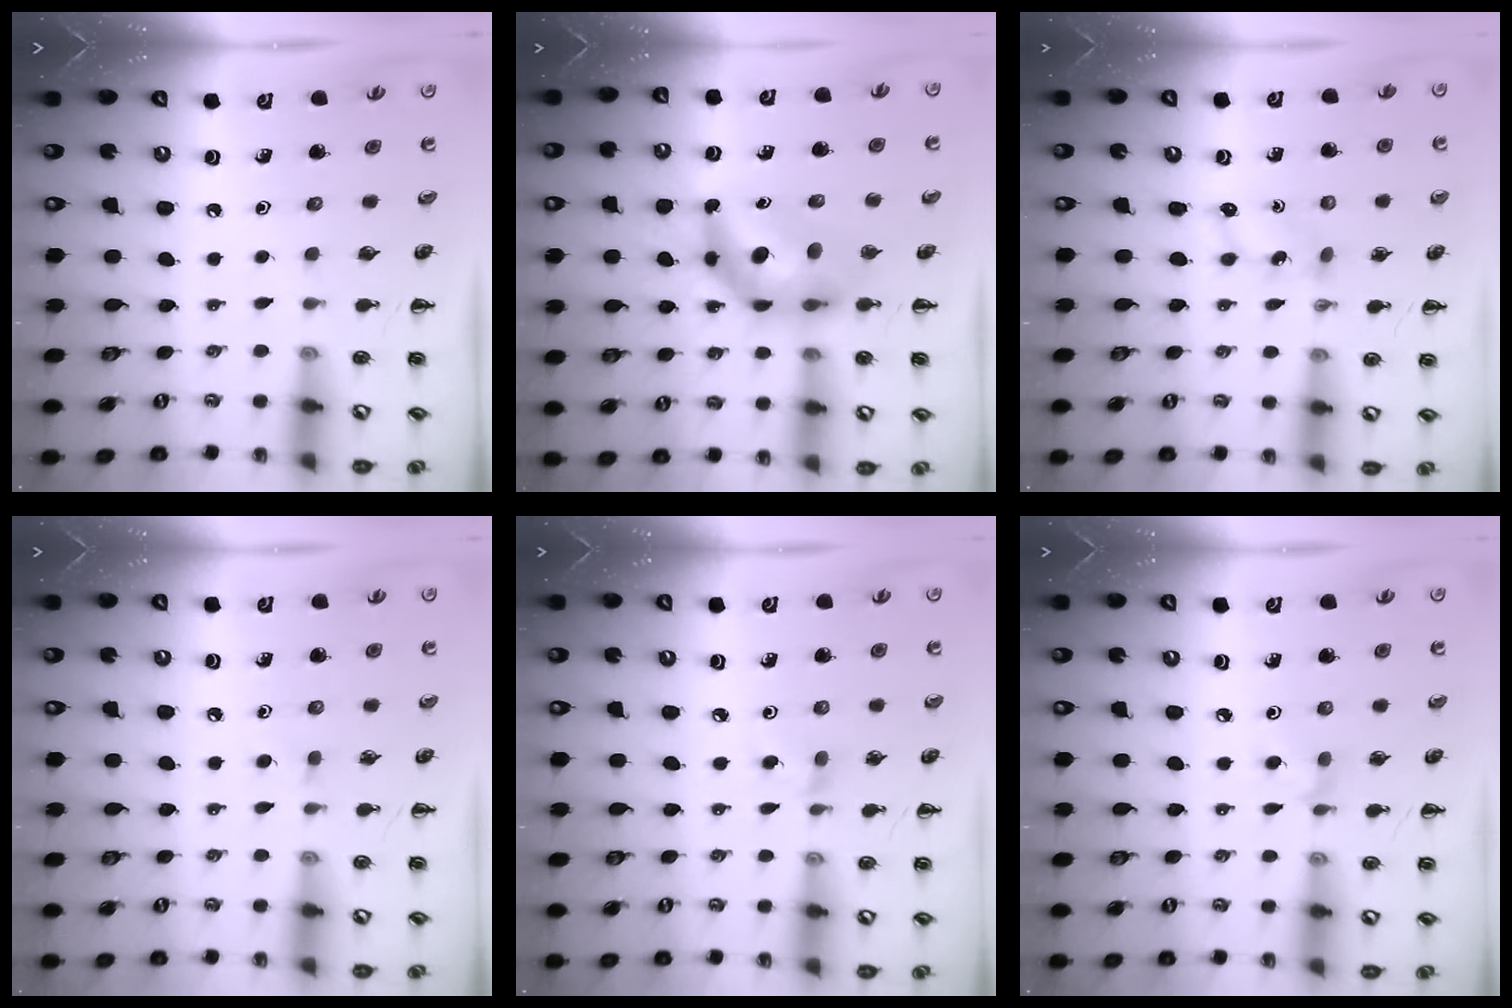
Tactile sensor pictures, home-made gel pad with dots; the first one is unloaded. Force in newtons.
{"total": 7.6, "press": 7.2, "slide": 2.3}
{"total": 2.5, "press": 2.4, "slide": 0.7}
{"total": 1.7, "press": 1.5, "slide": 0.9}
{"total": 4.4, "press": 4.2, "slide": 1.5}
{"total": 3.5, "press": 3.3, "slide": 1.2}